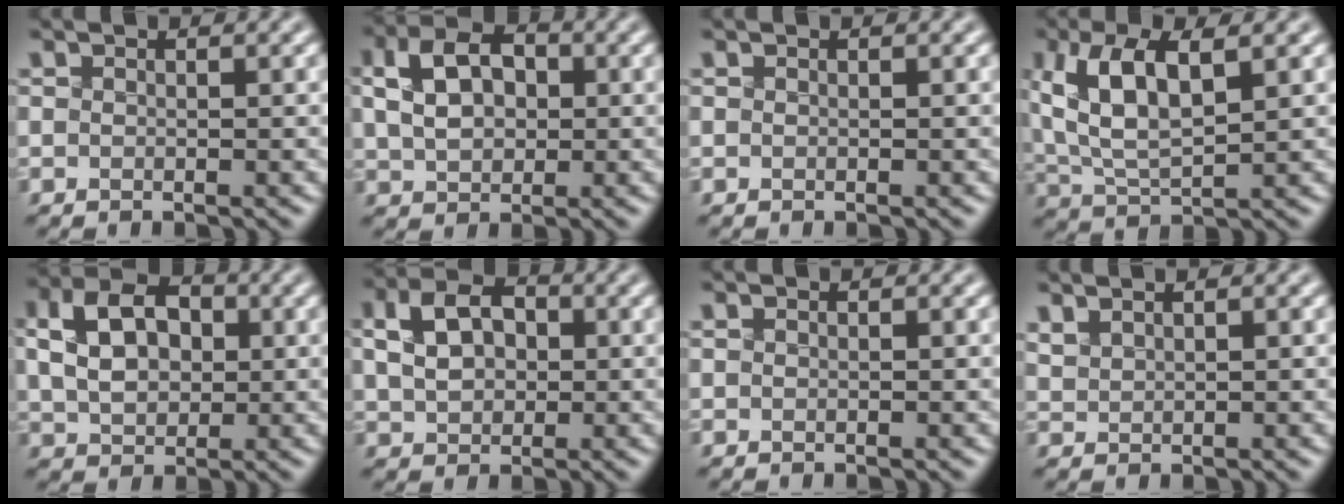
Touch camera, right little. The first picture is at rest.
{"total": 5.4, "force": [1.3, 3.7, 3.7], "torque": [-0.087, 0.020, 0.019]}
{"total": 0.0}
{"total": 6.6, "force": [2.3, 2.5, 5.7], "torque": [-0.126, 0.012, 0.048]}
{"total": 6.3, "force": [1.5, 4.4, 4.2], "torque": [-0.104, 0.023, 0.022]}
{"total": 4.8, "force": [1.1, 3.4, 3.2], "torque": [-0.083, 0.017, 0.017]}
{"total": 0.0}
{"total": 0.7, "force": [0.7, 0.2, 0.2], "torque": [-0.014, 0.004, 0.025]}